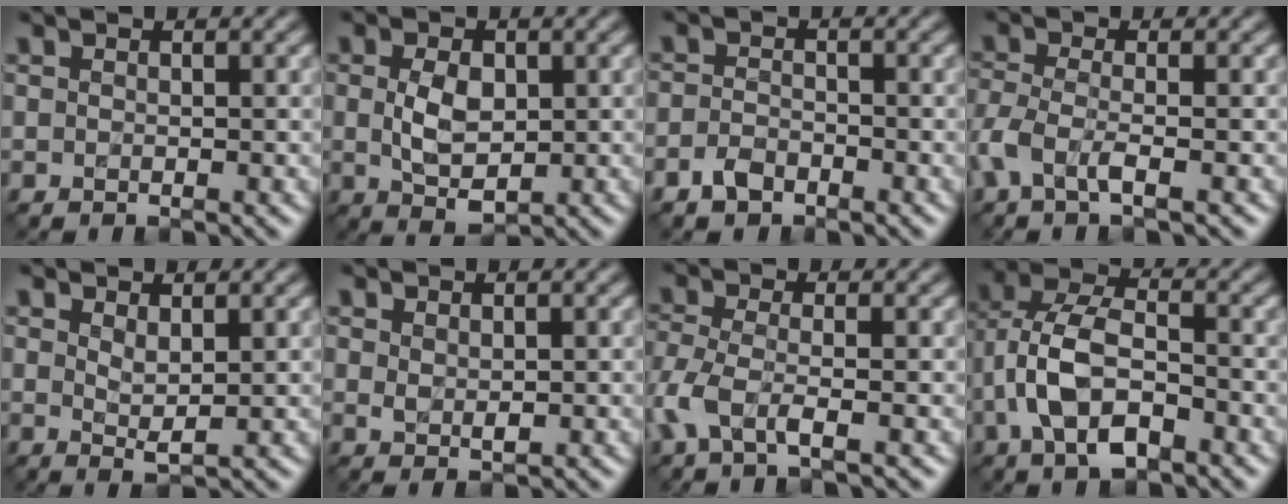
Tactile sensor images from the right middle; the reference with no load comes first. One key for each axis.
{"total": 3.9, "fx": 0.2, "fy": 2.3, "fz": 3.1, "tx": -0.066, "ty": 0.000, "tz": 0.008}
{"total": 1.9, "fx": -1.4, "fy": 0.9, "fz": 0.8, "tx": -0.015, "ty": 0.003, "tz": -0.030}
{"total": 2.9, "fx": -1.5, "fy": 0.7, "fz": 2.4, "tx": -0.061, "ty": -0.006, "tz": -0.040}
{"total": 1.5, "fx": 0.8, "fy": 0.4, "fz": 1.3, "tx": -0.026, "ty": -0.006, "tz": 0.018}
{"total": 1.2, "fx": 0.2, "fy": 0.6, "fz": 1.0, "tx": -0.021, "ty": -0.003, "tz": 0.010}
{"total": 3.3, "fx": -1.6, "fy": 0.8, "fz": 2.8, "tx": -0.071, "ty": -0.008, "tz": -0.042}
{"total": 7.4, "fx": -2.3, "fy": 4.0, "fz": 5.7, "tx": -0.118, "ty": 0.010, "tz": -0.052}